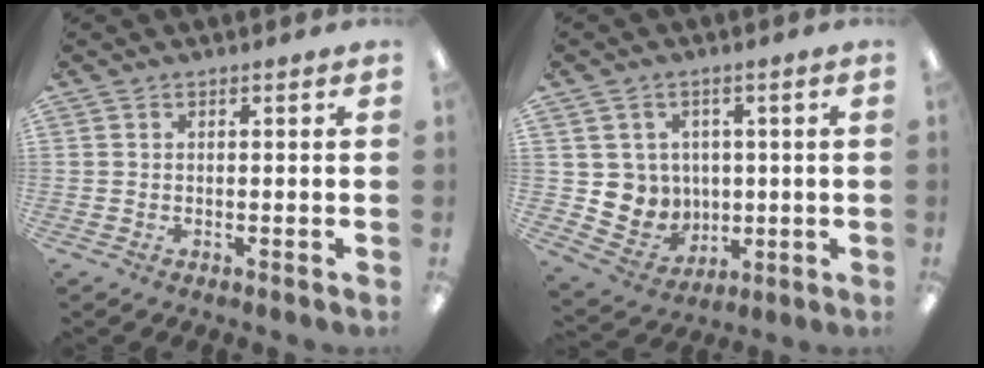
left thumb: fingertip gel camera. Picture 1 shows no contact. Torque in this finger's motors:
{"motor_torque": [-0.24, 0.41, 0.22, -0.22, 0.01]}